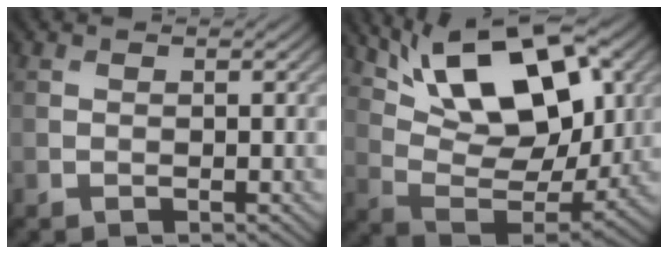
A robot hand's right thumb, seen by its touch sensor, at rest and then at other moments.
{"total": 16.4, "force": [8.5, 7.4, 11.9], "torque": [-0.215, 0.016, 0.129]}